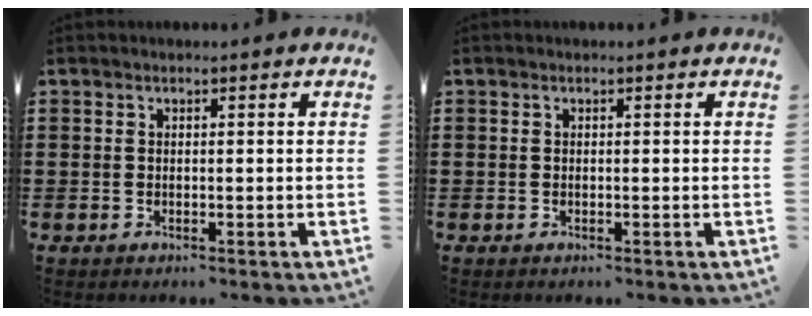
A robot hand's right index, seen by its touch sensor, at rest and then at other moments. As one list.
[{"total": 0.0}]